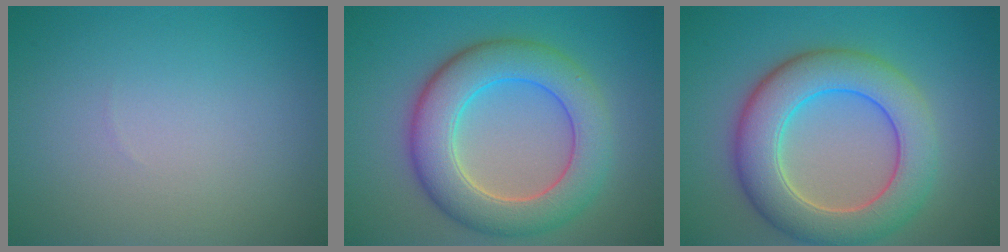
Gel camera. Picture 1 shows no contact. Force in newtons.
{"total": 7.8, "press": 7.8, "slide": 0.3}
{"total": 8.1, "press": 8.1, "slide": 0.2}